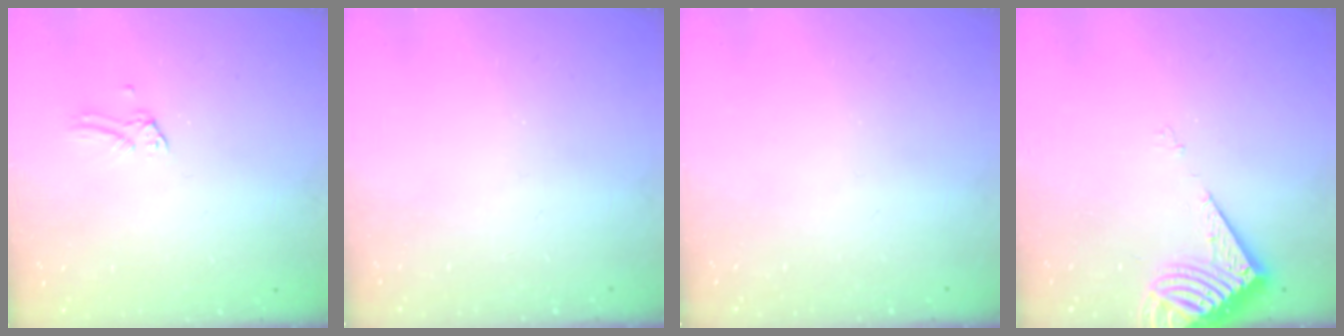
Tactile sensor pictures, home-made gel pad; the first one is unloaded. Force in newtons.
{"total": 0.0}
{"total": 0.0}
{"total": 7.5, "press": 7.4, "slide": 0.9}